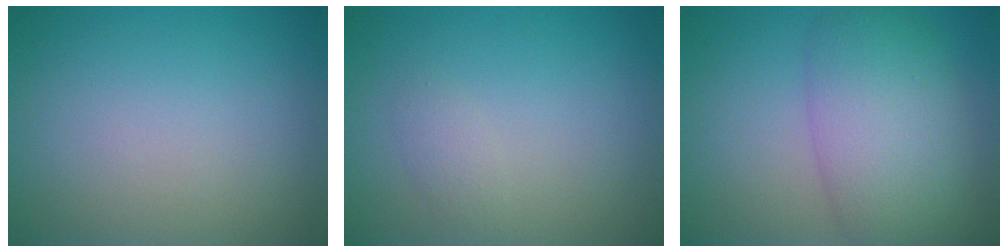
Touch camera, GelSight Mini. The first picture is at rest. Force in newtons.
{"total": 1.1, "press": 1.1, "slide": 0.0}
{"total": 7.7, "press": 7.7, "slide": 0.4}